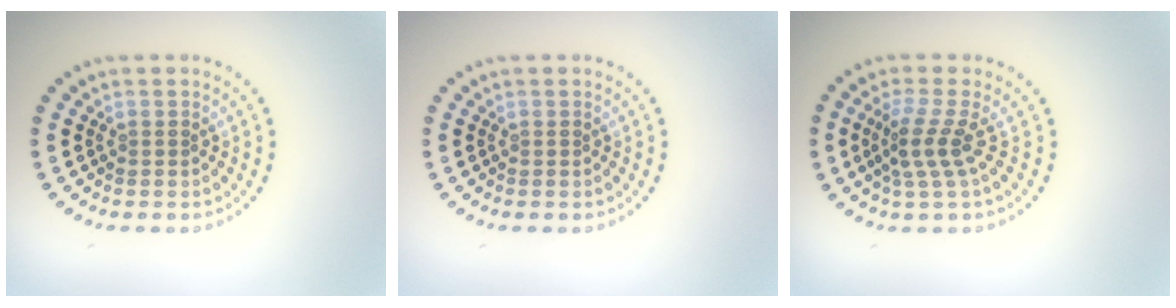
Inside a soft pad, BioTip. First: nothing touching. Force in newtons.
{"total": 0.0}
{"total": 2.8, "press": 1.9, "slide": 2.0}